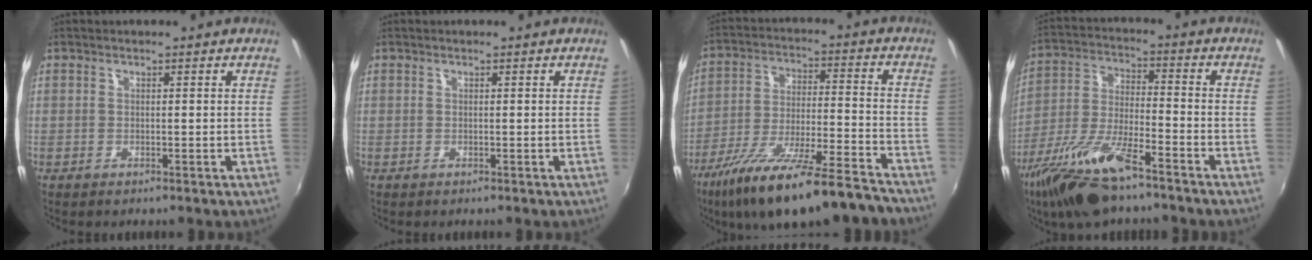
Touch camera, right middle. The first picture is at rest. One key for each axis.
{"total": 0.0}
{"total": 23.0, "fx": -18.2, "fy": 3.8, "fz": 13.5, "tx": -0.240, "ty": -0.052, "tz": -0.284}
{"total": 15.2, "fx": -10.5, "fy": 3.9, "fz": 10.2, "tx": -0.217, "ty": -0.026, "tz": -0.204}